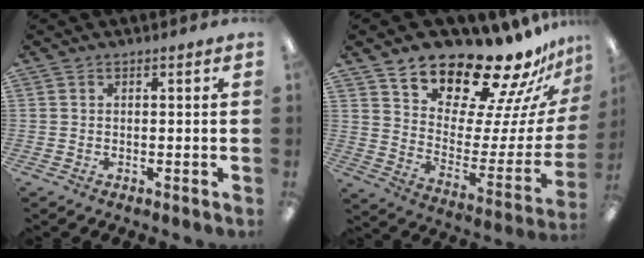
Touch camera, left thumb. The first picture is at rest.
{"total": 18.2, "force": [17.0, 4.4, 4.7], "torque": [-0.079, -0.162, 0.286]}